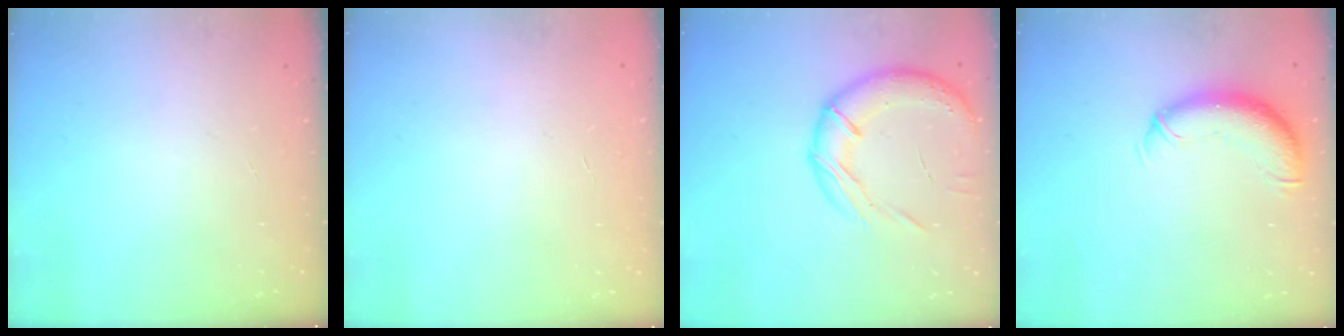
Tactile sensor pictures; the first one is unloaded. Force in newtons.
{"total": 0.6, "press": 0.6, "slide": 0.2}
{"total": 17.2, "press": 16.9, "slide": 3.1}
{"total": 10.9, "press": 10.6, "slide": 2.3}